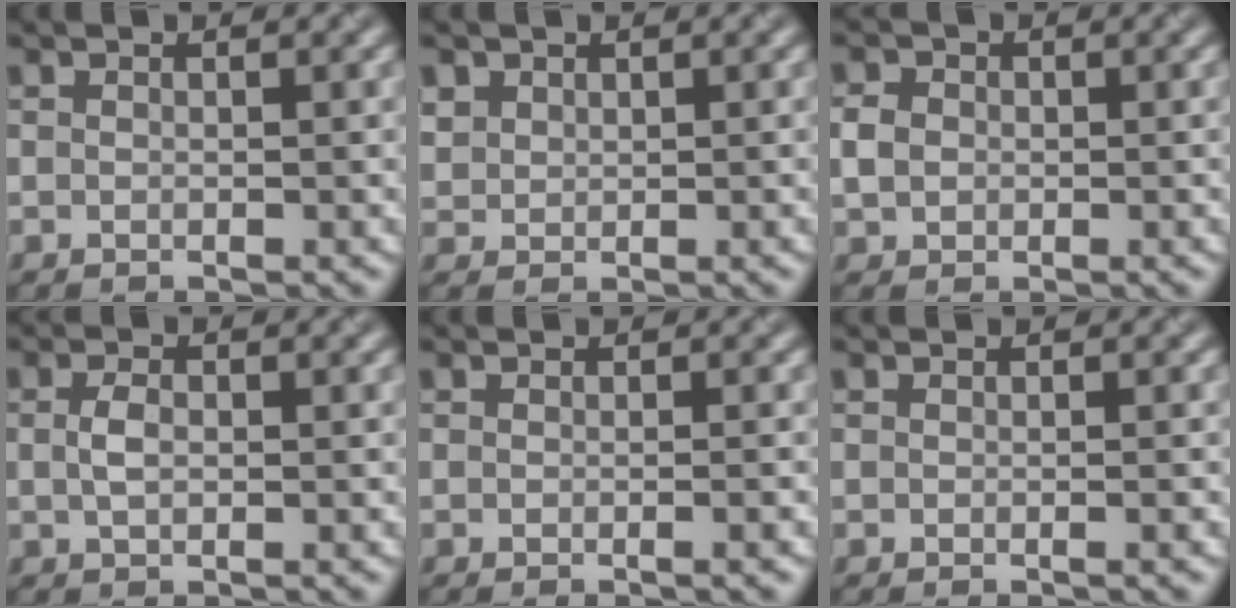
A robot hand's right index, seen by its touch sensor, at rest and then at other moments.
{"total": 1.1, "force": [0.5, 0.9, -0.1], "torque": [-0.001, 0.008, 0.024]}
{"total": 1.8, "force": [-0.5, 1.6, 0.7], "torque": [-0.014, 0.009, -0.004]}
{"total": 1.5, "force": [-0.5, 0.6, 1.2], "torque": [-0.024, 0.009, -0.003]}
{"total": 2.1, "force": [-0.4, 1.0, 1.8], "torque": [-0.002, 0.010, -0.022]}
{"total": 1.4, "force": [-0.3, 0.7, 1.2], "torque": [-0.002, 0.004, -0.014]}